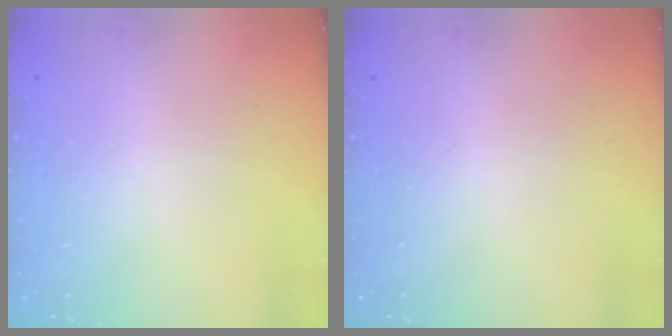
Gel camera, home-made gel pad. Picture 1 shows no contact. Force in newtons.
{"total": 0.0}